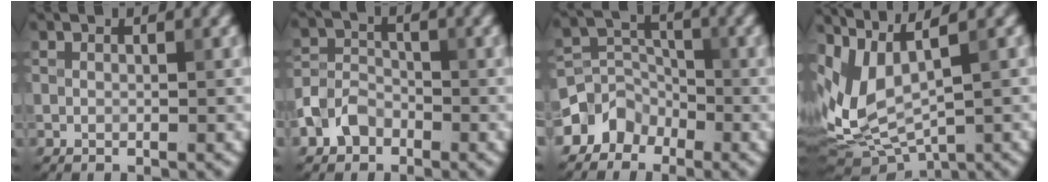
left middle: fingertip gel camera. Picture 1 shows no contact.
{"total": 3.5, "force": [-2.1, 2.4, 1.4], "torque": [-0.029, 0.004, -0.047]}
{"total": 3.3, "force": [-2.2, 2.5, 0.3], "torque": [0.003, 0.009, -0.046]}
{"total": 7.0, "force": [2.4, 3.0, 5.9], "torque": [-0.132, -0.002, 0.063]}